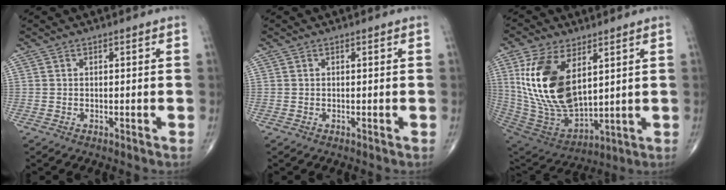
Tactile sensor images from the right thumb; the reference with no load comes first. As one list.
[{"total": 0.0}, {"total": 19.3, "force": [5.5, 10.4, 15.3], "torque": [-0.288, -0.027, 0.121]}]